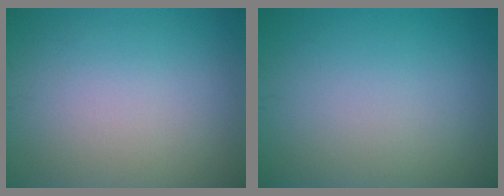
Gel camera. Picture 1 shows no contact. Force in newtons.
{"total": 0.0}